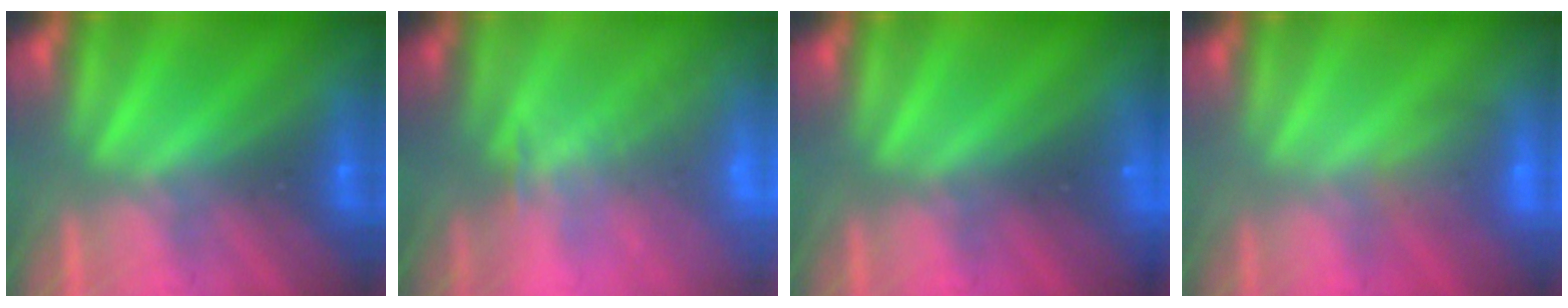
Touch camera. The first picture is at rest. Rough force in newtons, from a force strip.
{"total": 7.6}
{"total": 3.4}
{"total": 5.7}